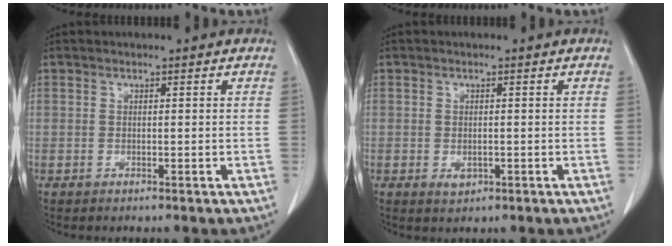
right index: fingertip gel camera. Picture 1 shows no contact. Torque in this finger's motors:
{"motor_torque": [0.09, 0.03, 0.03, 0.01]}